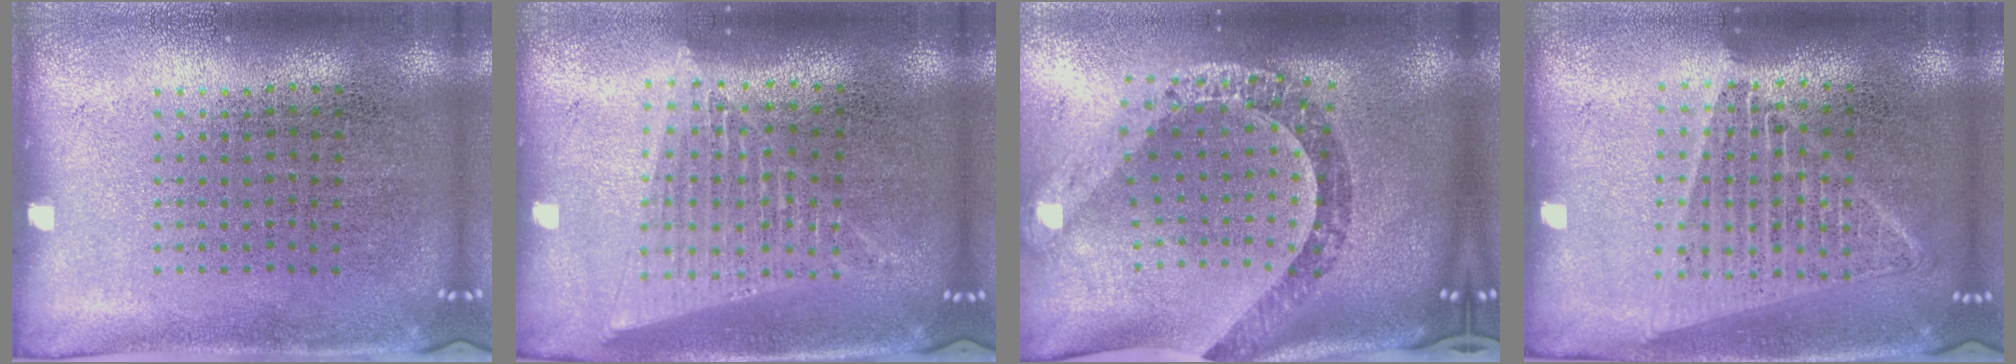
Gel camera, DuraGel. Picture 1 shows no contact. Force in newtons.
{"total": 1.6, "press": 1.4, "slide": 0.7}
{"total": 2.5, "press": 2.0, "slide": 1.5}
{"total": 1.5, "press": 1.4, "slide": 0.7}